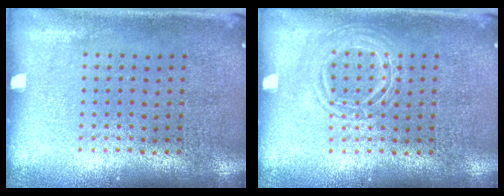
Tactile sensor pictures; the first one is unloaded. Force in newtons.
{"total": 1.9, "press": 1.9, "slide": 0.2}